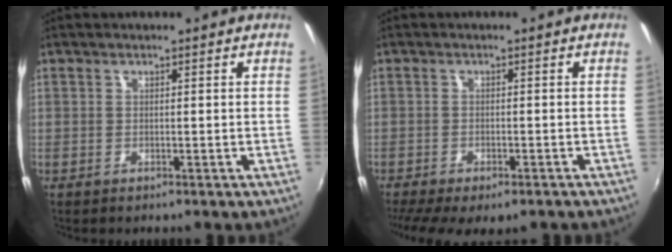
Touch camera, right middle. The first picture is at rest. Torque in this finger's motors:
{"motor_torque": [1.11, -1.03, 0.40, 0.07]}